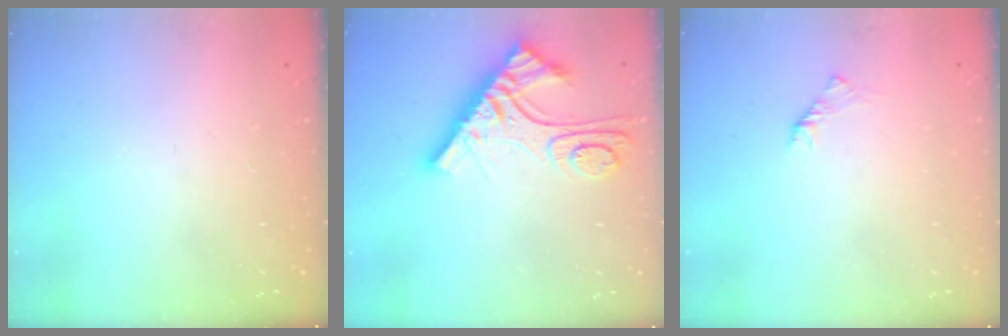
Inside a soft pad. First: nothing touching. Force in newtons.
{"total": 11.5, "press": 11.4, "slide": 1.0}
{"total": 2.0, "press": 1.9, "slide": 0.6}